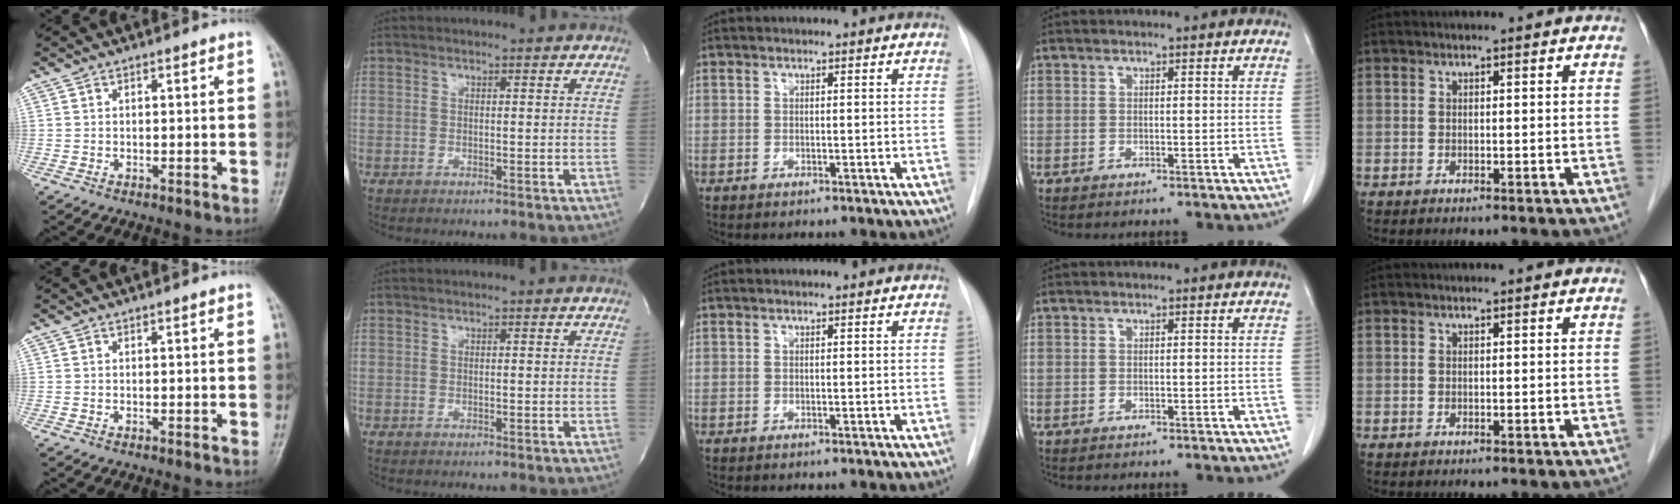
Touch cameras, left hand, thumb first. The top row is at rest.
{}